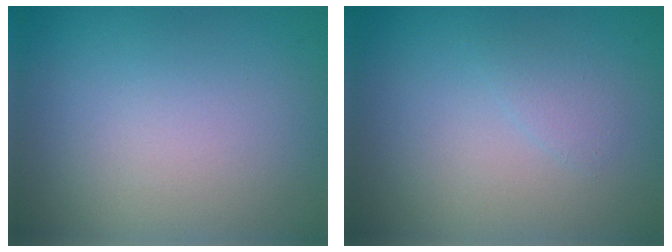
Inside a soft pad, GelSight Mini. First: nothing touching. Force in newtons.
{"total": 0.9, "press": 0.9, "slide": 0.1}